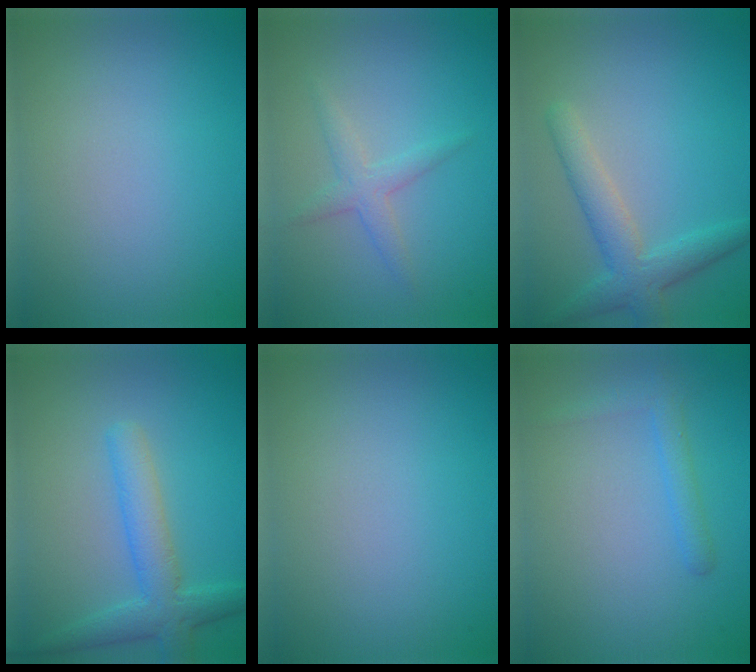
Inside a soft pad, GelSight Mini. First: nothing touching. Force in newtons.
{"total": 1.9, "press": 1.9, "slide": 0.0}
{"total": 3.8, "press": 3.8, "slide": 0.1}
{"total": 4.1, "press": 4.1, "slide": 0.1}
{"total": 0.0}
{"total": 1.7, "press": 1.7, "slide": 0.1}